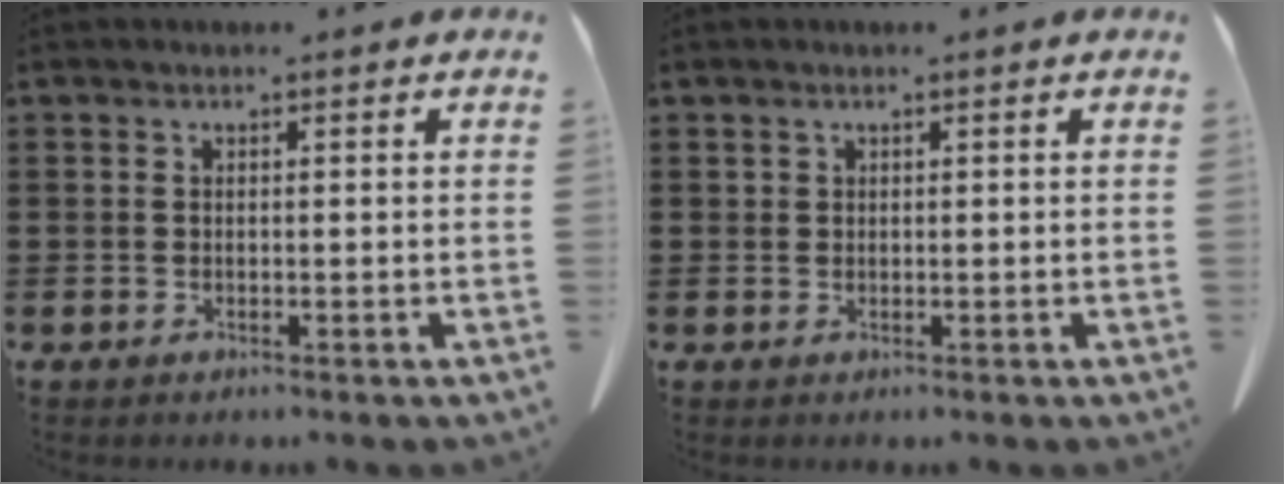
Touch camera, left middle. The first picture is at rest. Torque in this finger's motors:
{"motor_torque": [0.40, 1.10, -1.05, -0.21]}